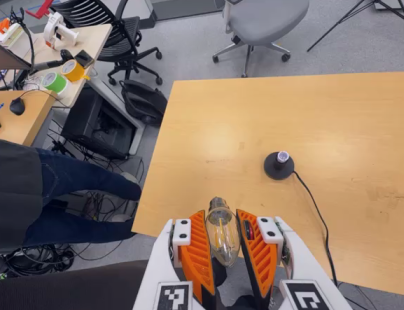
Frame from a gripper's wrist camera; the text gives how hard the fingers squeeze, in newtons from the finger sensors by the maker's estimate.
{"total": 12.5, "left": 13.1, "right": 12.0}